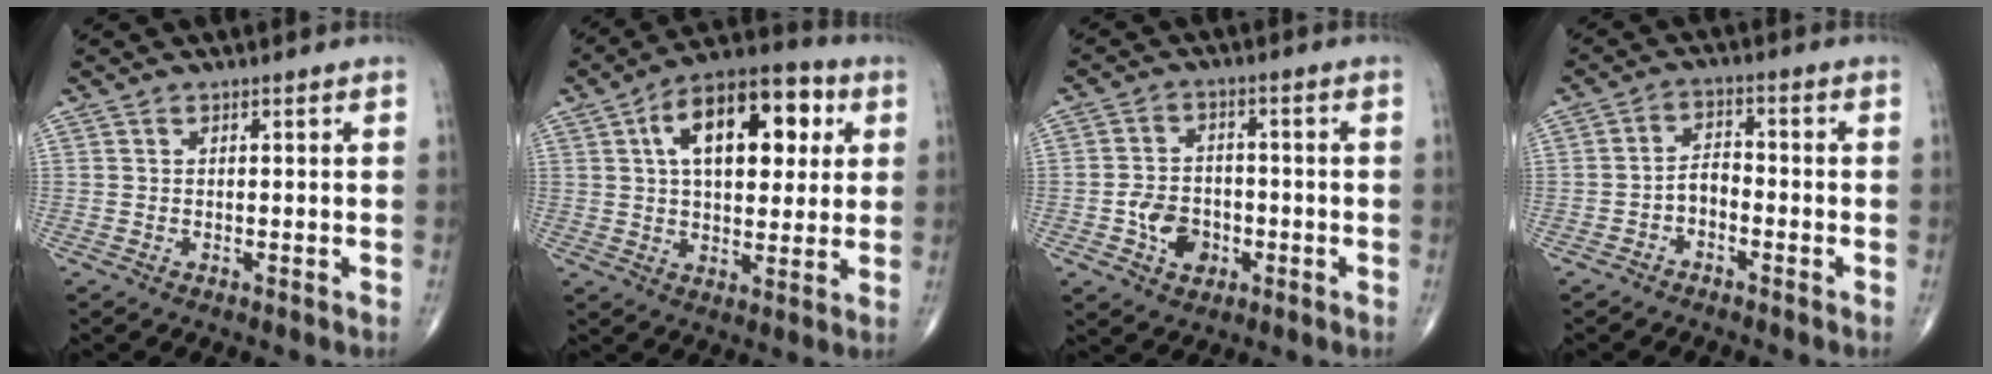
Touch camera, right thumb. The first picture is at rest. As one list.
[{"total": 18.4, "force": [5.4, 9.7, 14.6], "torque": [-0.190, 0.012, 0.075]}, {"total": 7.2, "force": [-2.3, 5.4, 4.2], "torque": [-0.051, 0.014, -0.041]}, {"total": 3.6, "force": [-1.9, 2.1, 2.3], "torque": [-0.032, 0.024, -0.042]}]